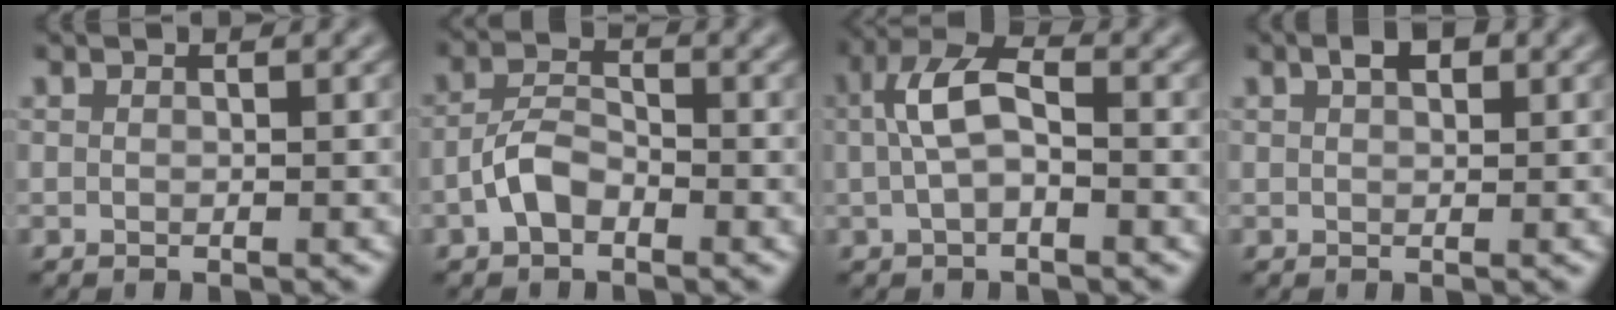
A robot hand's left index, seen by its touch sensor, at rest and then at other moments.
{"total": 2.8, "force": [-1.6, 1.4, 1.8], "torque": [-0.035, 0.012, -0.036]}
{"total": 4.2, "force": [-0.1, 1.9, 3.7], "torque": [-0.077, 0.014, -0.007]}
{"total": 1.9, "force": [0.9, 0.9, 1.4], "torque": [-0.018, 0.008, 0.014]}